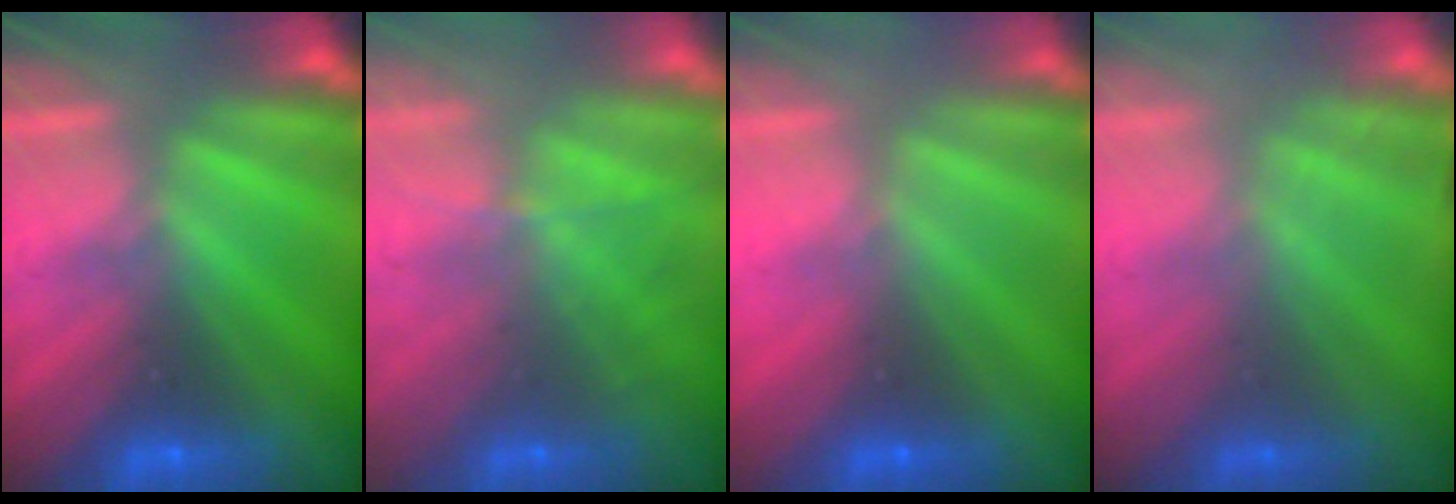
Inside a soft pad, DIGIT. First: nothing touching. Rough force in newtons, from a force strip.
{"total": 7.2}
{"total": 3.2}
{"total": 2.5}